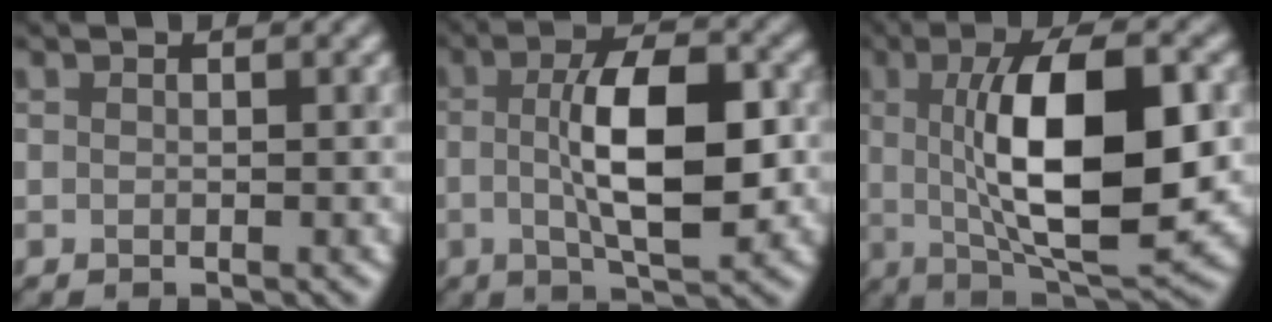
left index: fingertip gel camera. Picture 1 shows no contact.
{"total": 8.0, "force": [-0.3, 2.8, 7.5], "torque": [-0.127, 0.000, -0.006]}
{"total": 11.7, "force": [0.6, 4.0, 10.9], "torque": [-0.166, 0.004, 0.010]}